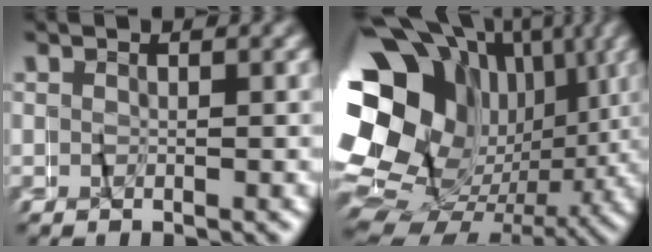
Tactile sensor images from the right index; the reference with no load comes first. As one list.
[{"total": 22.5, "force": [0.6, 17.1, 14.5], "torque": [-0.253, -0.016, 0.005]}]